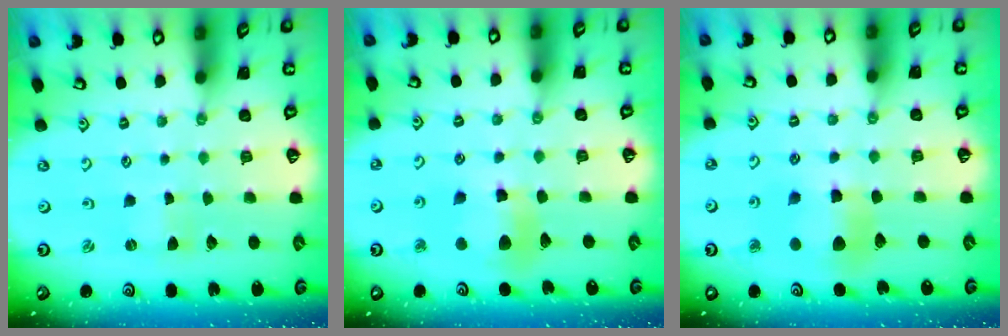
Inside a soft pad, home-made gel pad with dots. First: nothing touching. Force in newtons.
{"total": 8.9, "press": 8.9, "slide": 1.1}
{"total": 8.9, "press": 8.8, "slide": 1.2}